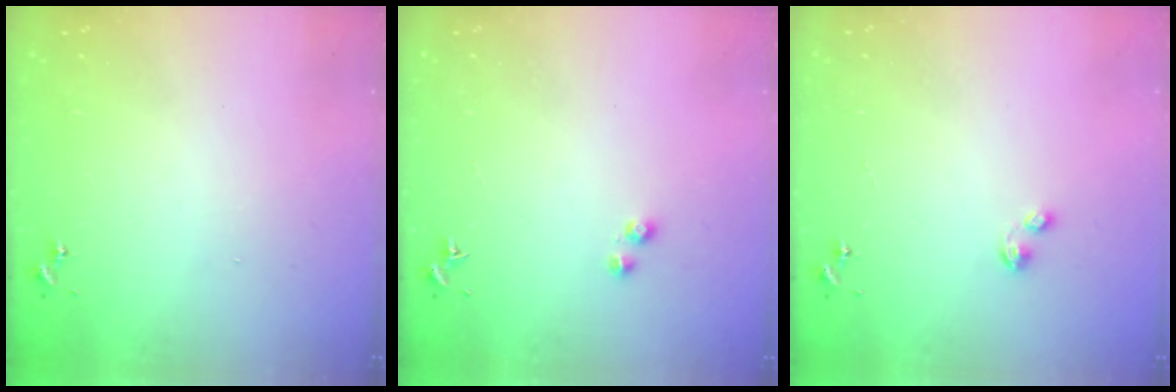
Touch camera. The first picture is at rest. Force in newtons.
{"total": 2.4, "press": 2.3, "slide": 0.9}
{"total": 2.2, "press": 2.2, "slide": 0.3}